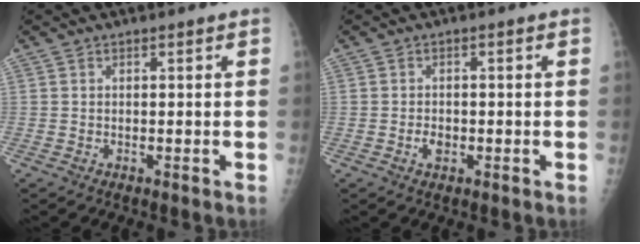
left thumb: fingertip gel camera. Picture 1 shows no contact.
{"total": 2.1, "force": [-0.7, 1.4, 1.4], "torque": [-0.018, 0.003, -0.012]}